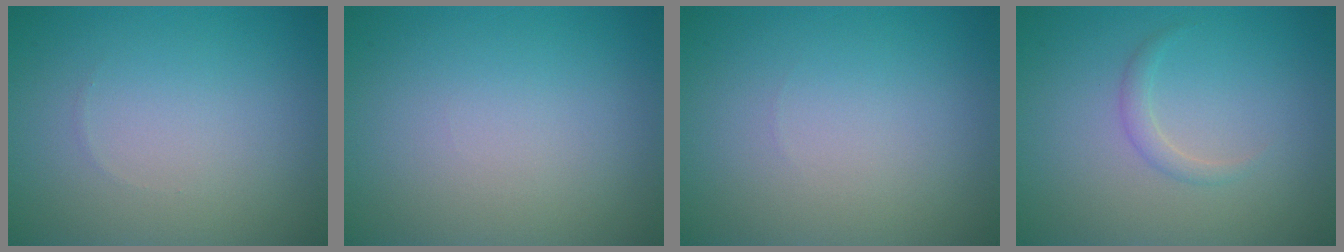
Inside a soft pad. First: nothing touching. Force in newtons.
{"total": 0.0}
{"total": 0.0}
{"total": 1.1, "press": 1.1, "slide": 0.1}